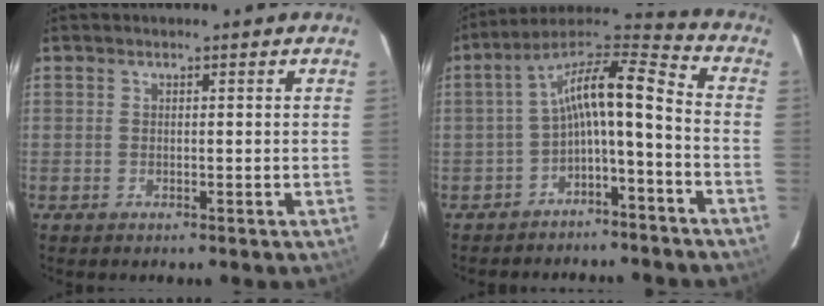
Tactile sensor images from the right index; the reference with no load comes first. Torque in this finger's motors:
{"motor_torque": [0.95, -0.80, 0.64, 0.15]}